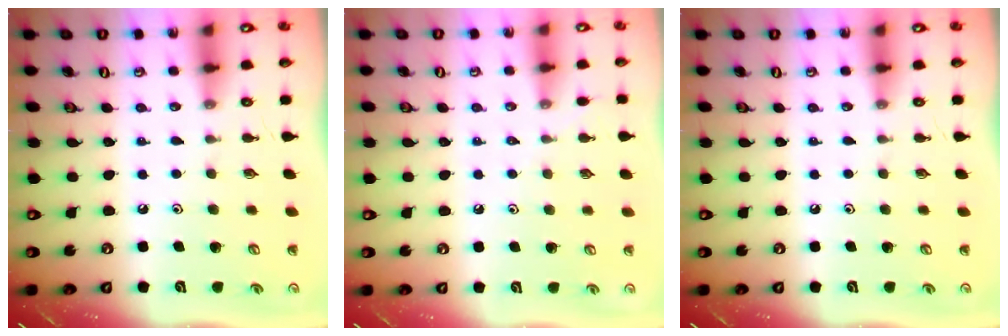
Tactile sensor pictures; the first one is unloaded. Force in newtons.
{"total": 2.8, "press": 2.8, "slide": 0.4}
{"total": 0.0}